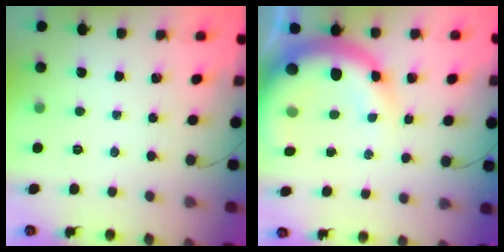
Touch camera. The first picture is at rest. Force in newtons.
{"total": 14.2, "press": 13.9, "slide": 3.0}